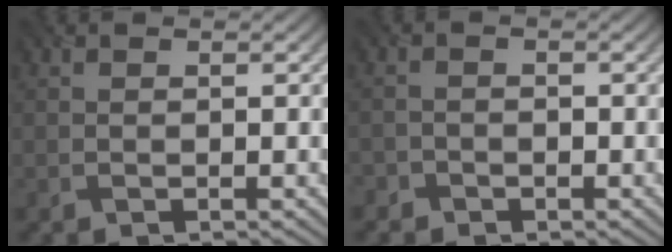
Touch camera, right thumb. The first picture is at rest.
{"total": 1.6, "force": [-1.2, 1.1, 0.0], "torque": [0.006, 0.003, -0.025]}